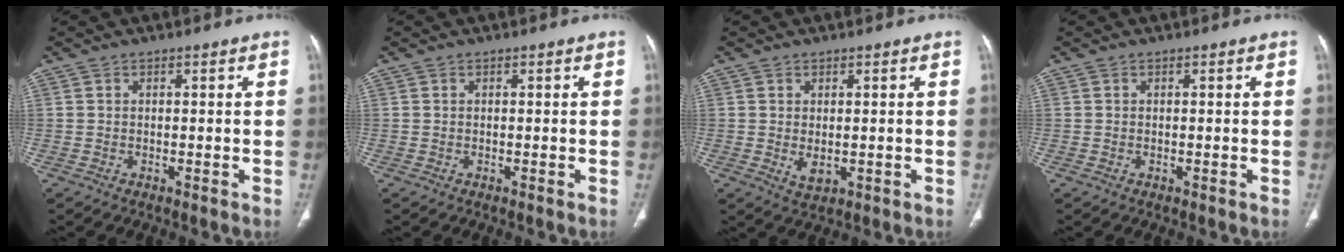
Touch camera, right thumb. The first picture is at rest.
{"total": 0.0}
{"total": 3.0, "force": [-0.2, 1.7, 2.5], "torque": [-0.039, -0.006, 0.007]}
{"total": 0.0}